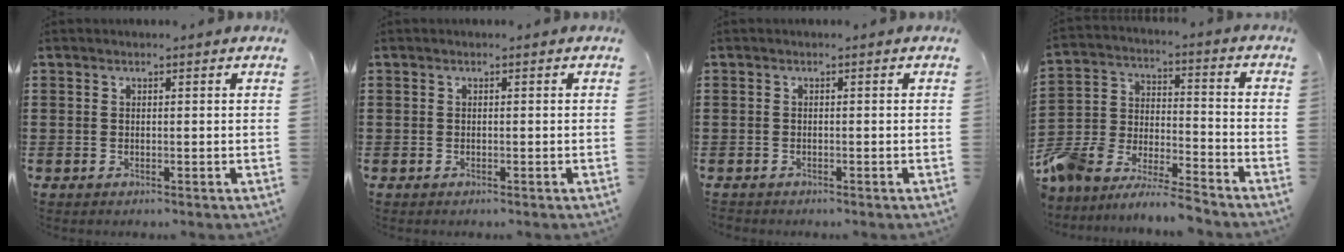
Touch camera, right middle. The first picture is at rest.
{"total": 0.0}
{"total": 0.6, "force": [-0.6, 0.1, -0.1], "torque": [0.000, 0.000, -0.012]}
{"total": 7.9, "force": [-7.6, 1.9, 0.9], "torque": [-0.032, 0.009, -0.156]}